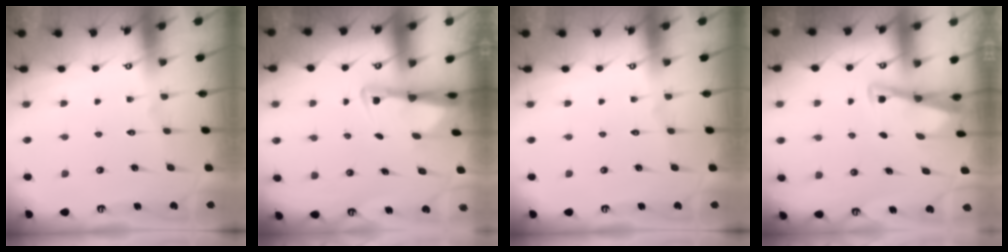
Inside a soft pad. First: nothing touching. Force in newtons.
{"total": 2.9, "press": 2.8, "slide": 0.6}
{"total": 0.0}
{"total": 2.9, "press": 2.9, "slide": 0.4}